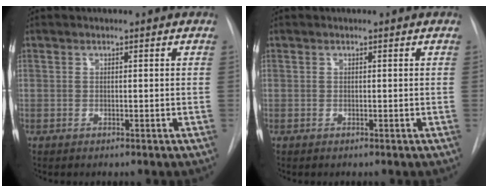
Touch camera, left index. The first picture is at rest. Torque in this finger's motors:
{"motor_torque": [0.19, 0.08, 0.01, 0.00]}